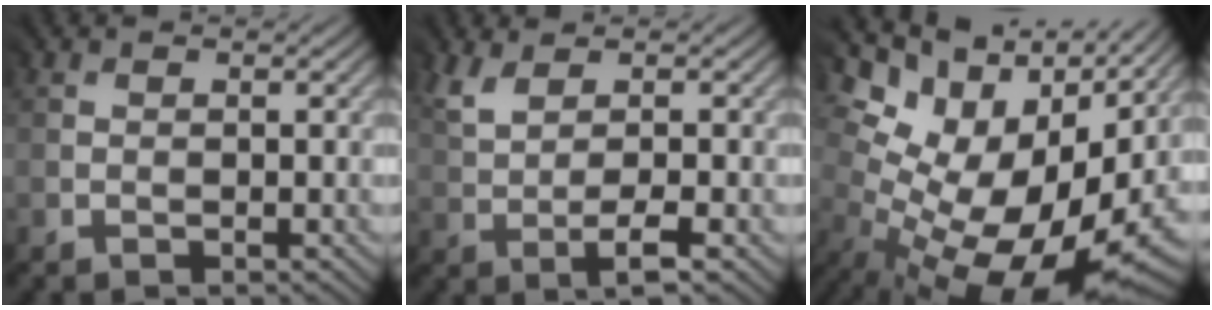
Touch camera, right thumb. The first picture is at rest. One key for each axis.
{"total": 3.7, "fx": 1.1, "fy": 0.9, "fz": 3.5, "tx": -0.080, "ty": 0.002, "tz": 0.021}
{"total": 16.3, "fx": 2.2, "fy": 10.6, "fz": 12.2, "tx": -0.181, "ty": 0.021, "tz": 0.082}